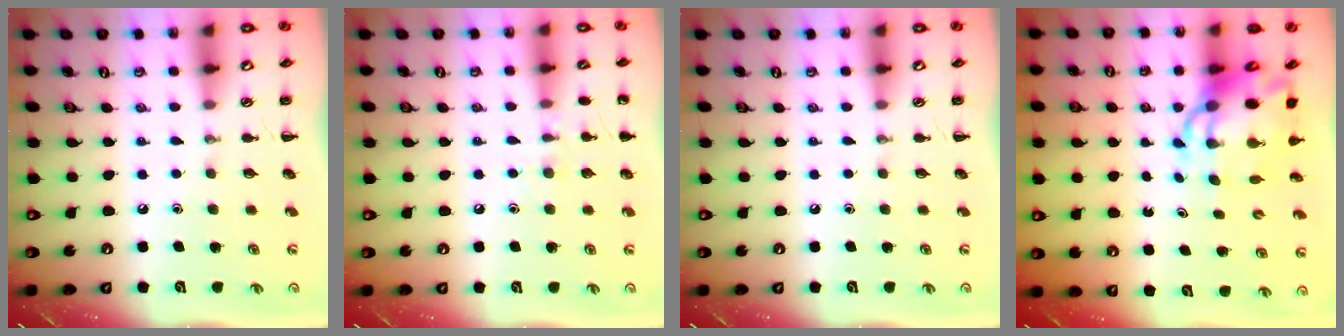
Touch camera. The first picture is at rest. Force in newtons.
{"total": 6.7, "press": 6.5, "slide": 1.7}
{"total": 0.0}
{"total": 10.3, "press": 10.0, "slide": 2.5}